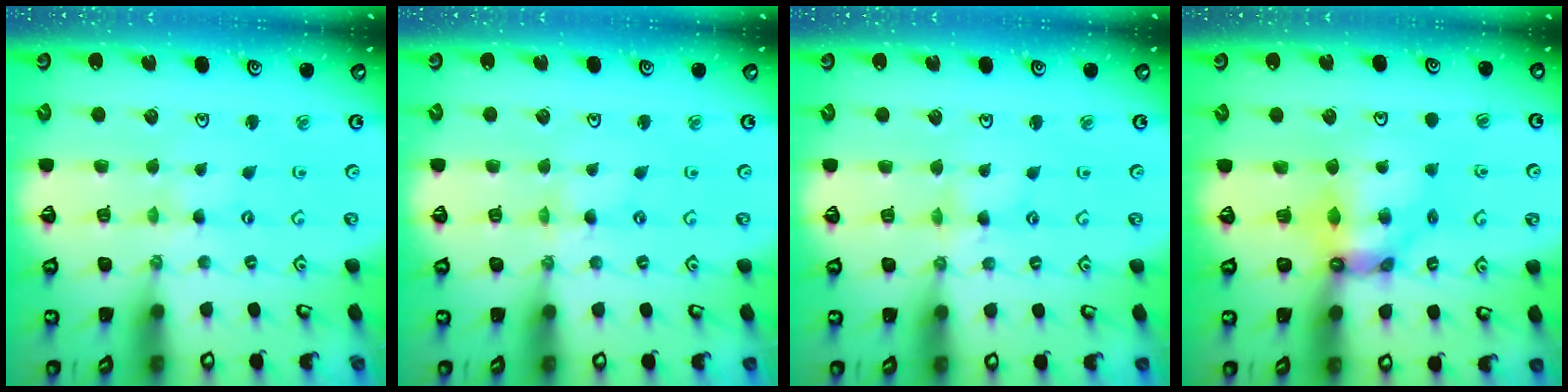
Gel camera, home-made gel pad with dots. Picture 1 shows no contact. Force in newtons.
{"total": 0.0}
{"total": 2.4, "press": 2.3, "slide": 0.4}
{"total": 9.4, "press": 9.3, "slide": 1.1}